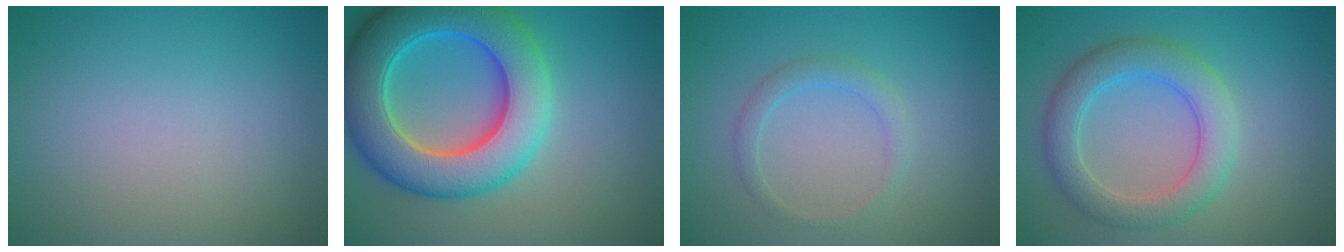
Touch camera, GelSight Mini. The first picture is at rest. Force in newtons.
{"total": 10.8, "press": 10.8, "slide": 0.2}
{"total": 1.7, "press": 1.7, "slide": 0.1}
{"total": 4.9, "press": 4.9, "slide": 0.3}